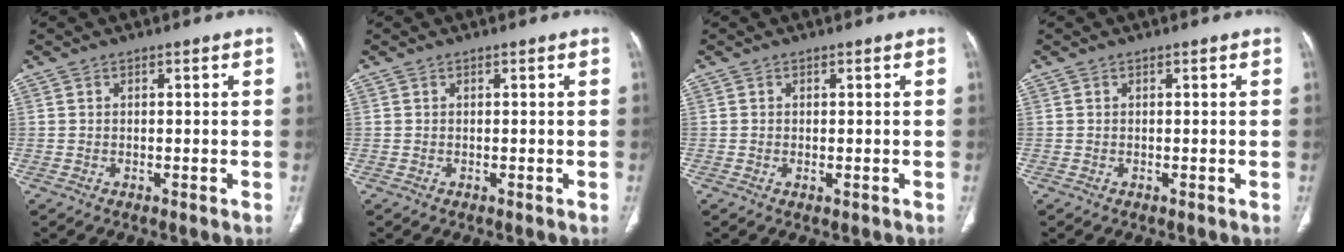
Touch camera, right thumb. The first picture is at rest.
{"total": 0.0}
{"total": 0.7, "force": [-0.2, 0.4, 0.6], "torque": [-0.012, -0.003, -0.002]}
{"total": 0.0}